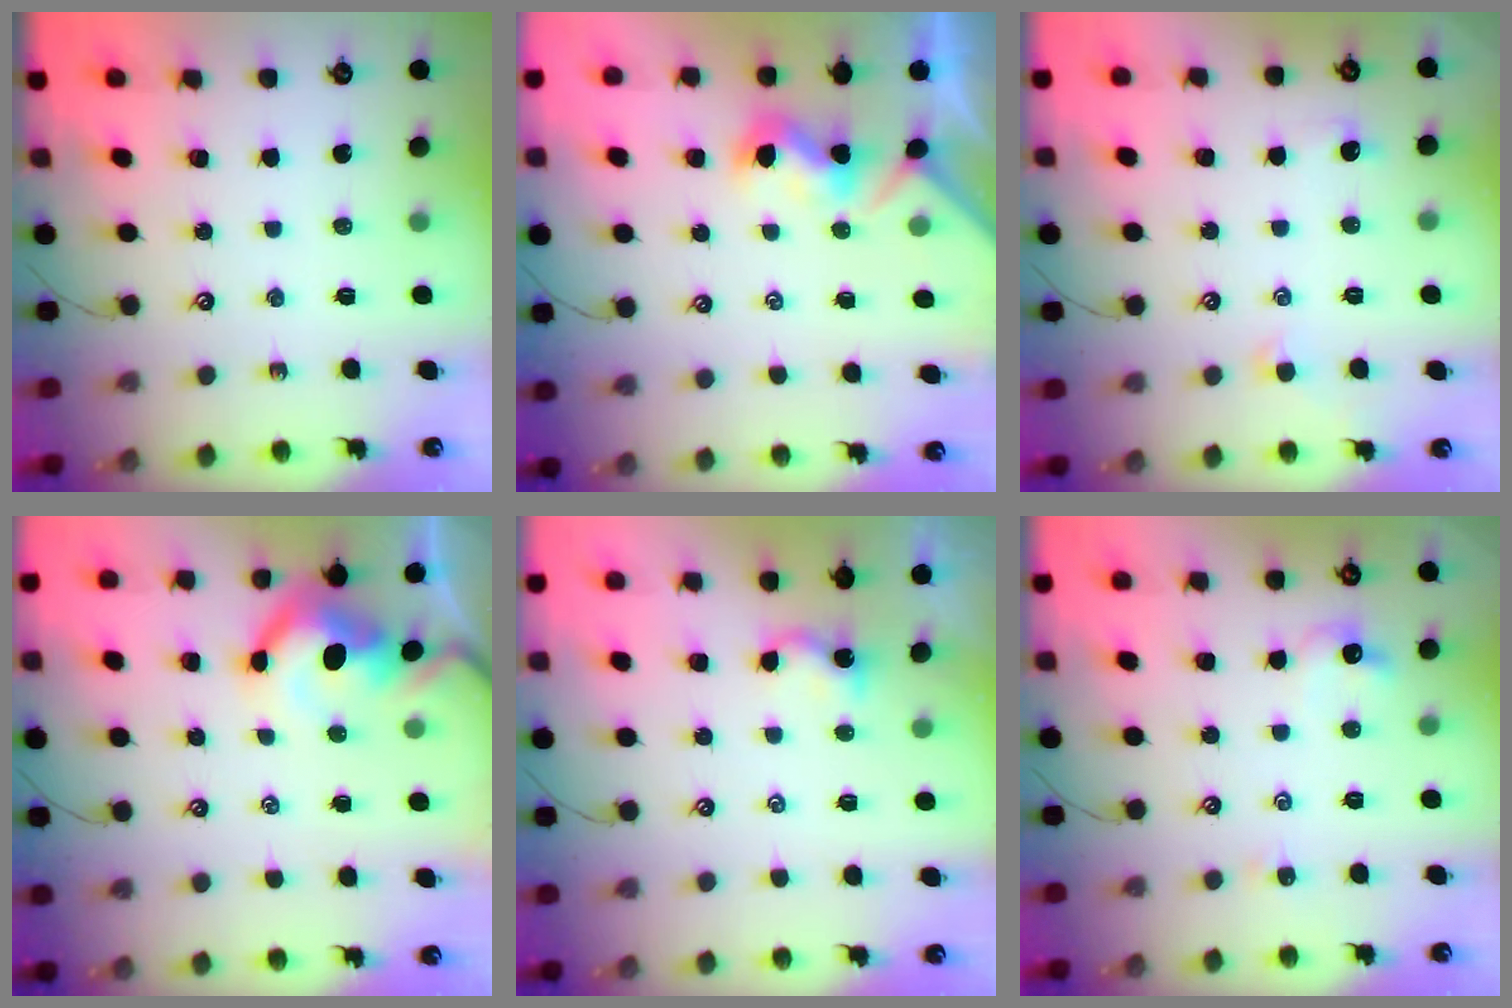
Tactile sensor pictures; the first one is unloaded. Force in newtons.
{"total": 1.9, "press": 1.7, "slide": 0.8}
{"total": 0.6, "press": 0.1, "slide": 0.6}
{"total": 6.8, "press": 6.6, "slide": 1.5}
{"total": 3.7, "press": 3.7, "slide": 0.0}
{"total": 2.4, "press": 2.3, "slide": 0.7}